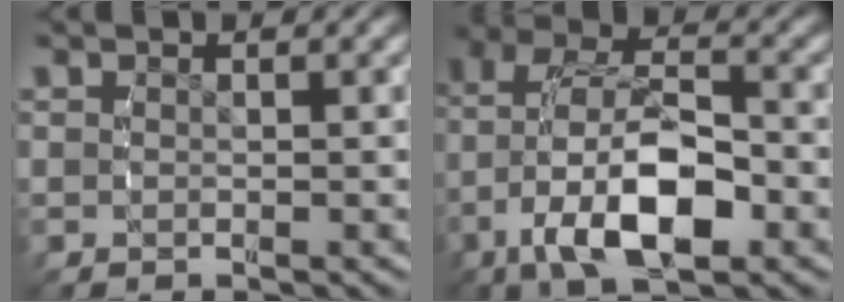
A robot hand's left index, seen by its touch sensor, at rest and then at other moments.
{"total": 8.6, "force": [-0.8, 5.0, 7.0], "torque": [-0.125, -0.025, -0.004]}